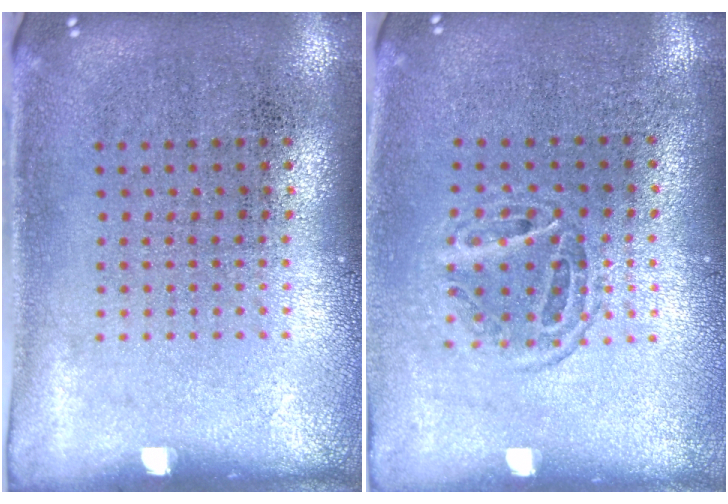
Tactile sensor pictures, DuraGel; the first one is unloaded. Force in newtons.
{"total": 1.2, "press": 1.0, "slide": 0.5}